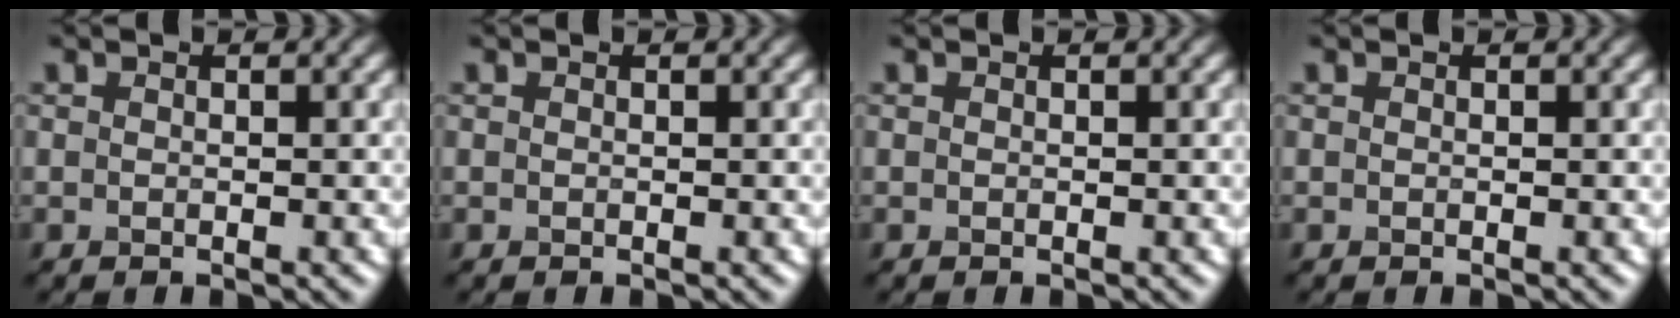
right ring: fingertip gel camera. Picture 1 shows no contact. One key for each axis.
{"total": 0.0}
{"total": 0.0}
{"total": 0.0}